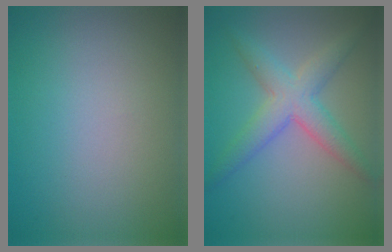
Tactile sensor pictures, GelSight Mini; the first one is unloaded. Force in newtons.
{"total": 4.5, "press": 4.5, "slide": 0.3}